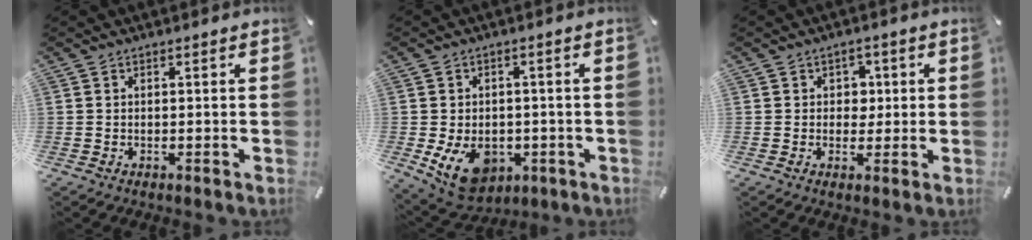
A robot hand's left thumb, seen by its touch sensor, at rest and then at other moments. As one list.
[{"total": 10.9, "force": [-3.6, 7.9, 6.7], "torque": [-0.119, 0.010, -0.061]}, {"total": 4.0, "force": [0.3, 3.6, 1.7], "torque": [-0.017, -0.001, -0.002]}]